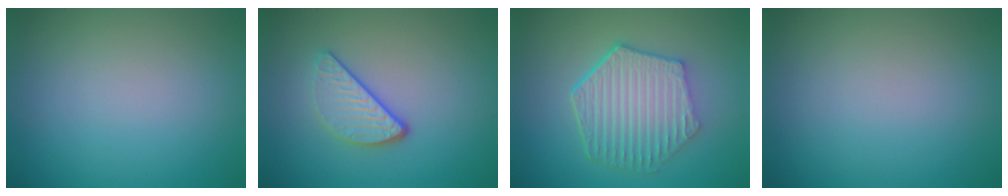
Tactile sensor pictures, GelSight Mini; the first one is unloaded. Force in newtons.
{"total": 3.1, "press": 2.5, "slide": 1.8}
{"total": 6.4, "press": 4.9, "slide": 4.1}
{"total": 0.0}